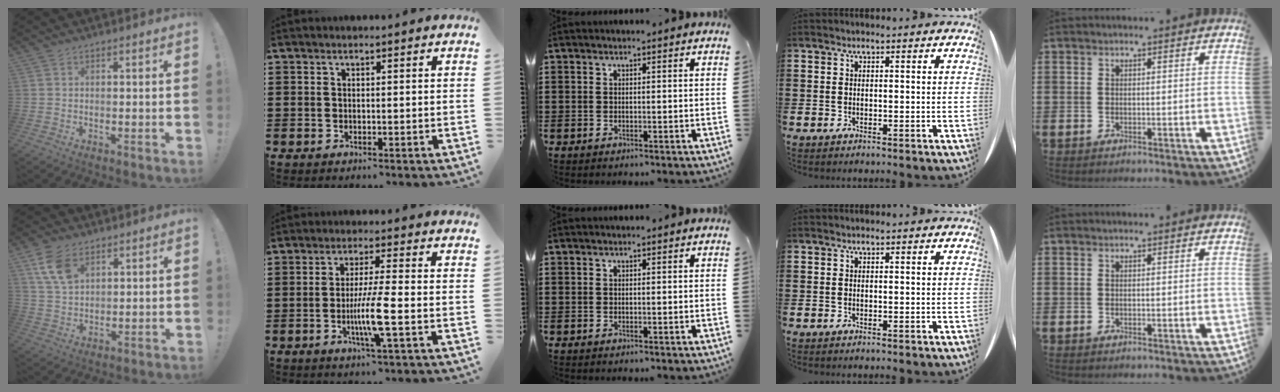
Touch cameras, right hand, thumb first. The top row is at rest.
{"thumb": {"total": 8.9, "force": [4.7, 5.3, 5.5], "torque": [-0.108, -0.012, 0.092]}, "index": {"total": 7.1, "force": [-1.9, 0.0, 6.8], "torque": [-0.127, -0.016, -0.037]}}